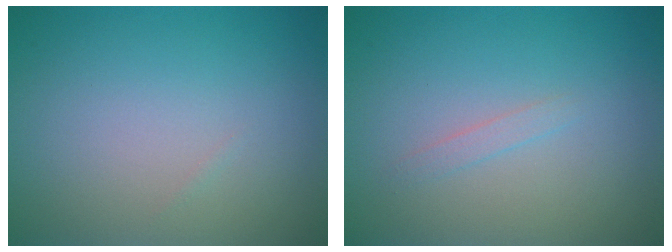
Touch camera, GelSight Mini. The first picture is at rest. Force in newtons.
{"total": 0.8, "press": 0.8, "slide": 0.0}